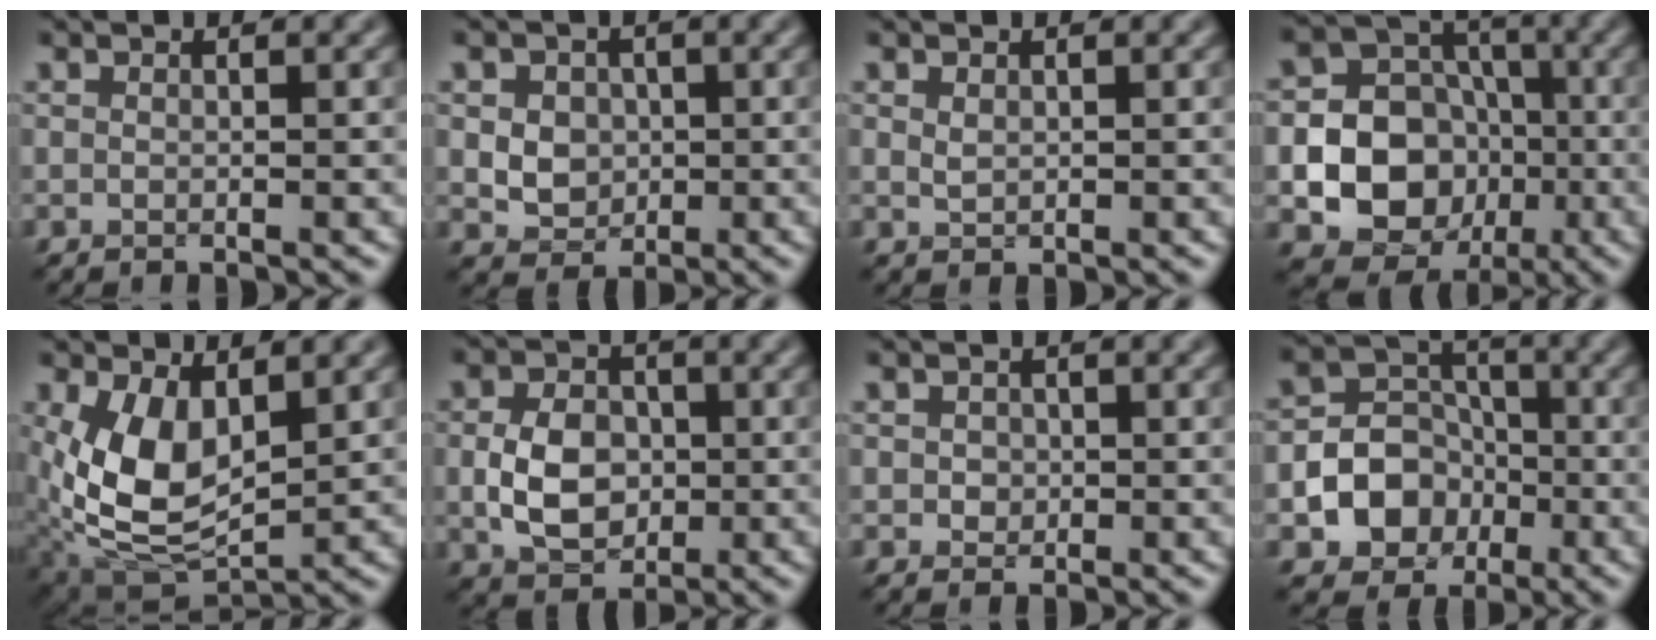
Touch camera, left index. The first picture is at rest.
{"total": 4.3, "force": [0.4, 3.6, 2.3], "torque": [-0.036, 0.011, -0.002]}
{"total": 0.7, "force": [0.3, 0.4, 0.5], "torque": [-0.016, -0.002, 0.008]}
{"total": 12.2, "force": [-2.8, 10.8, 4.8], "torque": [-0.084, -0.011, -0.070]}
{"total": 7.6, "force": [1.0, 4.3, 6.2], "torque": [-0.142, -0.012, 0.022]}
{"total": 5.2, "force": [-0.5, 3.8, 3.5], "torque": [-0.072, -0.002, -0.010]}
{"total": 1.0, "force": [0.0, 0.9, 0.4], "torque": [-0.008, -0.003, 0.001]}
{"total": 6.6, "force": [-2.2, 5.5, 2.9], "torque": [-0.025, -0.001, -0.065]}